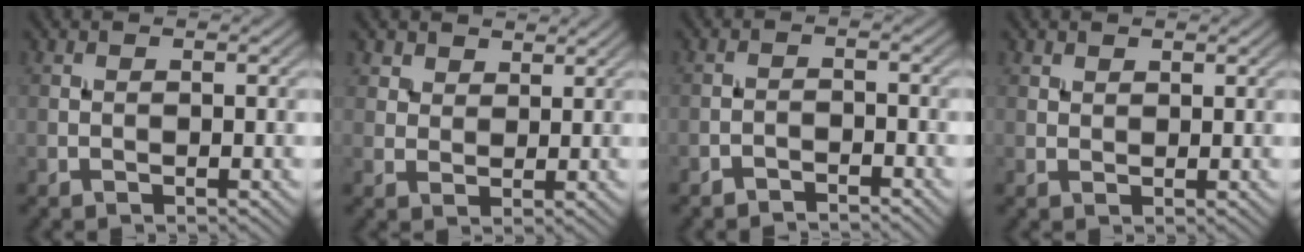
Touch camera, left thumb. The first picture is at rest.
{"total": 3.5, "force": [2.5, 2.2, 1.1], "torque": [-0.035, -0.006, 0.058]}
{"total": 1.8, "force": [-1.7, 0.3, 0.5], "torque": [-0.006, 0.004, -0.035]}
{"total": 1.3, "force": [1.0, 0.7, 0.3], "torque": [-0.007, 0.001, 0.023]}